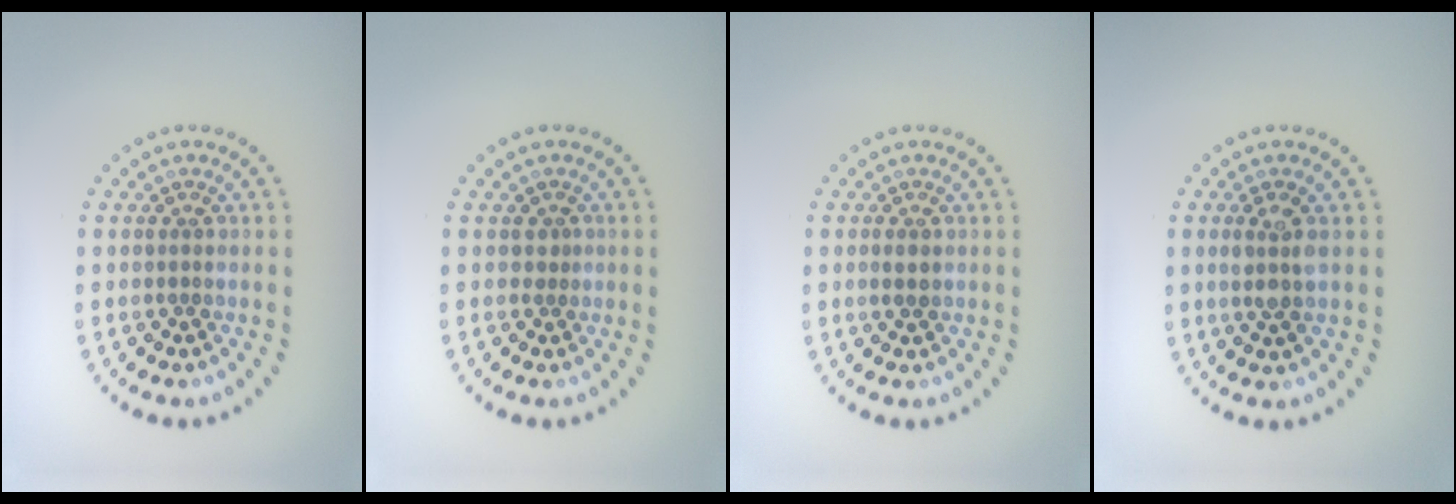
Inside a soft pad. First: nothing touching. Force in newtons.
{"total": 0.7, "press": 0.4, "slide": 0.6}
{"total": 1.2, "press": 1.2, "slide": 0.2}
{"total": 2.2, "press": 2.0, "slide": 1.0}